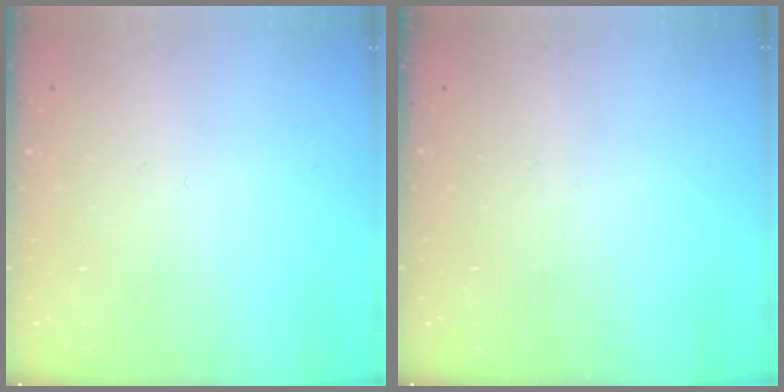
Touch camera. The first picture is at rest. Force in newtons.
{"total": 0.0}